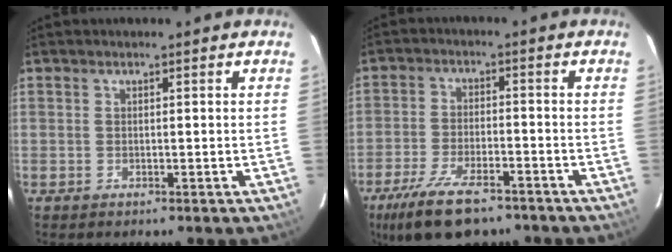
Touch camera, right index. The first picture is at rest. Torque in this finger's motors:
{"motor_torque": [1.30, -0.84, 0.55, 0.13]}